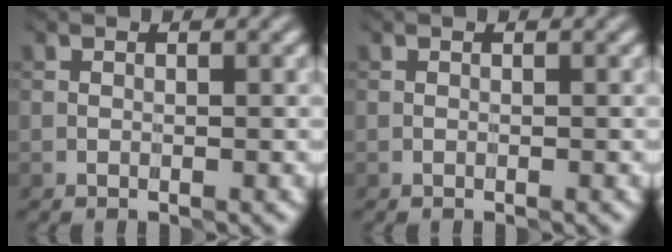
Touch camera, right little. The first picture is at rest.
{"total": 0.0}